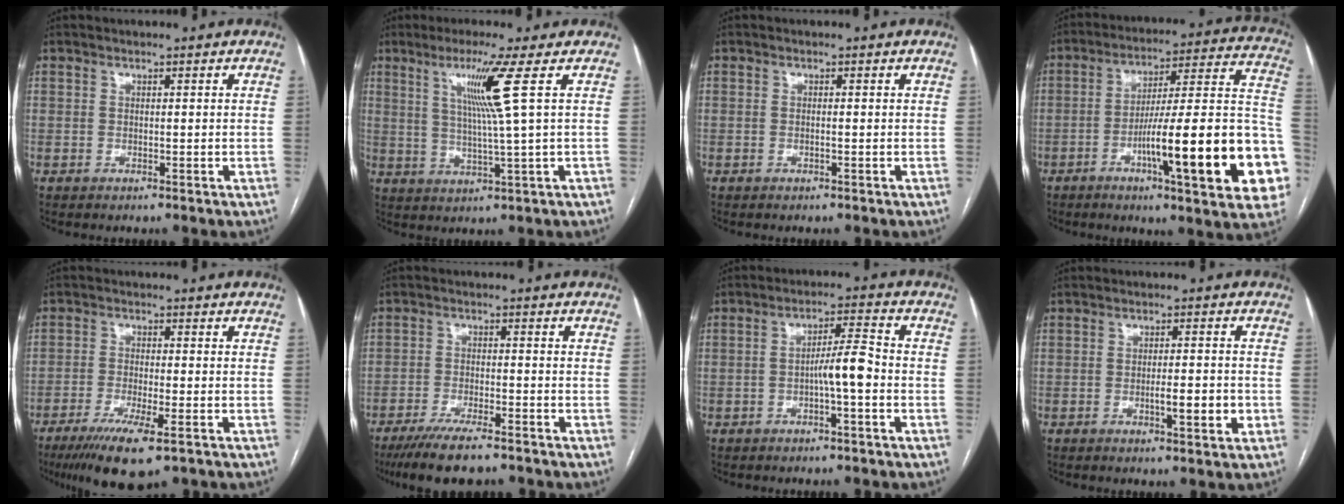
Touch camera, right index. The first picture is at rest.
{"total": 7.9, "force": [2.9, -2.5, 6.9], "torque": [-0.129, -0.010, 0.060]}
{"total": 0.0}
{"total": 24.2, "force": [-7.7, 2.3, 22.8], "torque": [-0.242, 0.012, -0.107]}
{"total": 9.7, "force": [-6.1, 1.3, 7.4], "torque": [-0.127, -0.025, -0.097]}
{"total": 9.4, "force": [-7.5, 1.6, 5.4], "torque": [-0.088, -0.020, -0.124]}
{"total": 5.2, "force": [-1.4, 0.3, 5.0], "torque": [-0.085, 0.013, -0.023]}
{"total": 4.2, "force": [-1.2, 0.7, 3.9], "torque": [-0.062, -0.002, -0.014]}